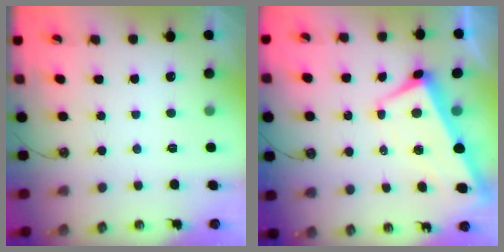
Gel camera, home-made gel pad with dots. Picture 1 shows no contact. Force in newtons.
{"total": 1.1, "press": 0.3, "slide": 1.1}